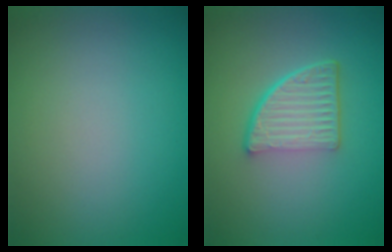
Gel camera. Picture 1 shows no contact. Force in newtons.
{"total": 5.2, "press": 3.6, "slide": 3.7}